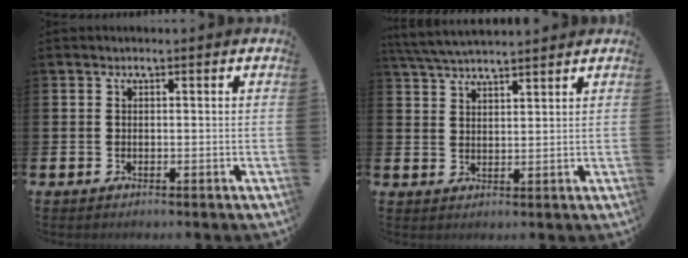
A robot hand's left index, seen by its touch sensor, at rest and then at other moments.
{"total": 4.7, "force": [4.5, 0.3, 1.1], "torque": [-0.035, -0.019, 0.083]}